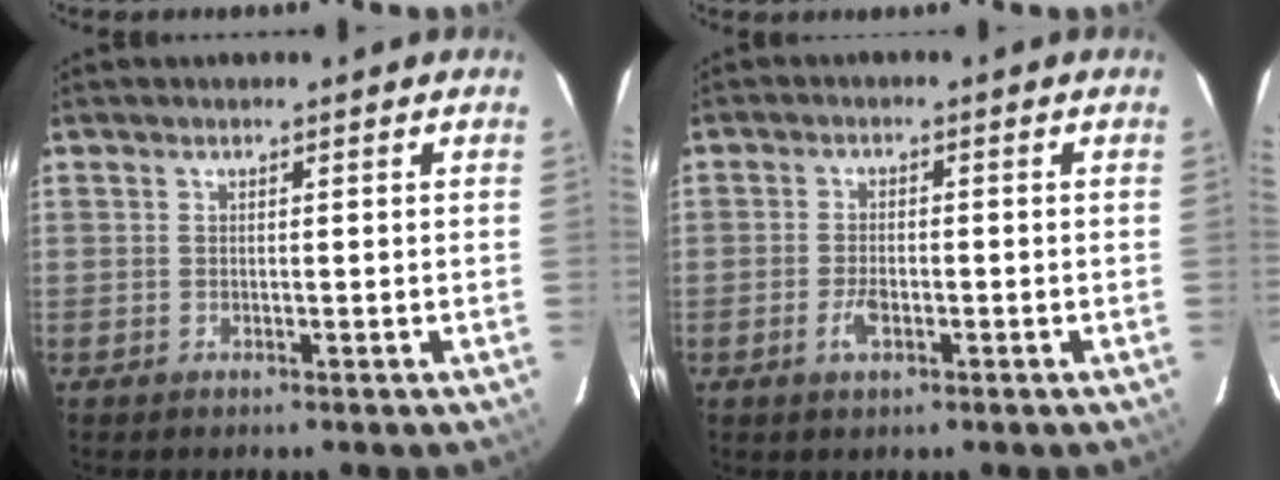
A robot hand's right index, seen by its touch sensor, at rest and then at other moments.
{"total": 3.4, "force": [-1.5, 1.6, 2.7], "torque": [-0.057, -0.001, -0.026]}